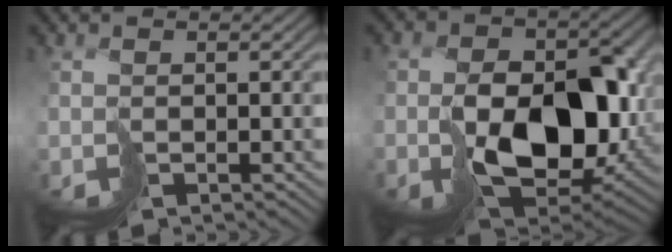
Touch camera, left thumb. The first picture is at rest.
{"total": 13.9, "force": [-1.6, 9.3, 10.3], "torque": [-0.130, -0.020, -0.017]}